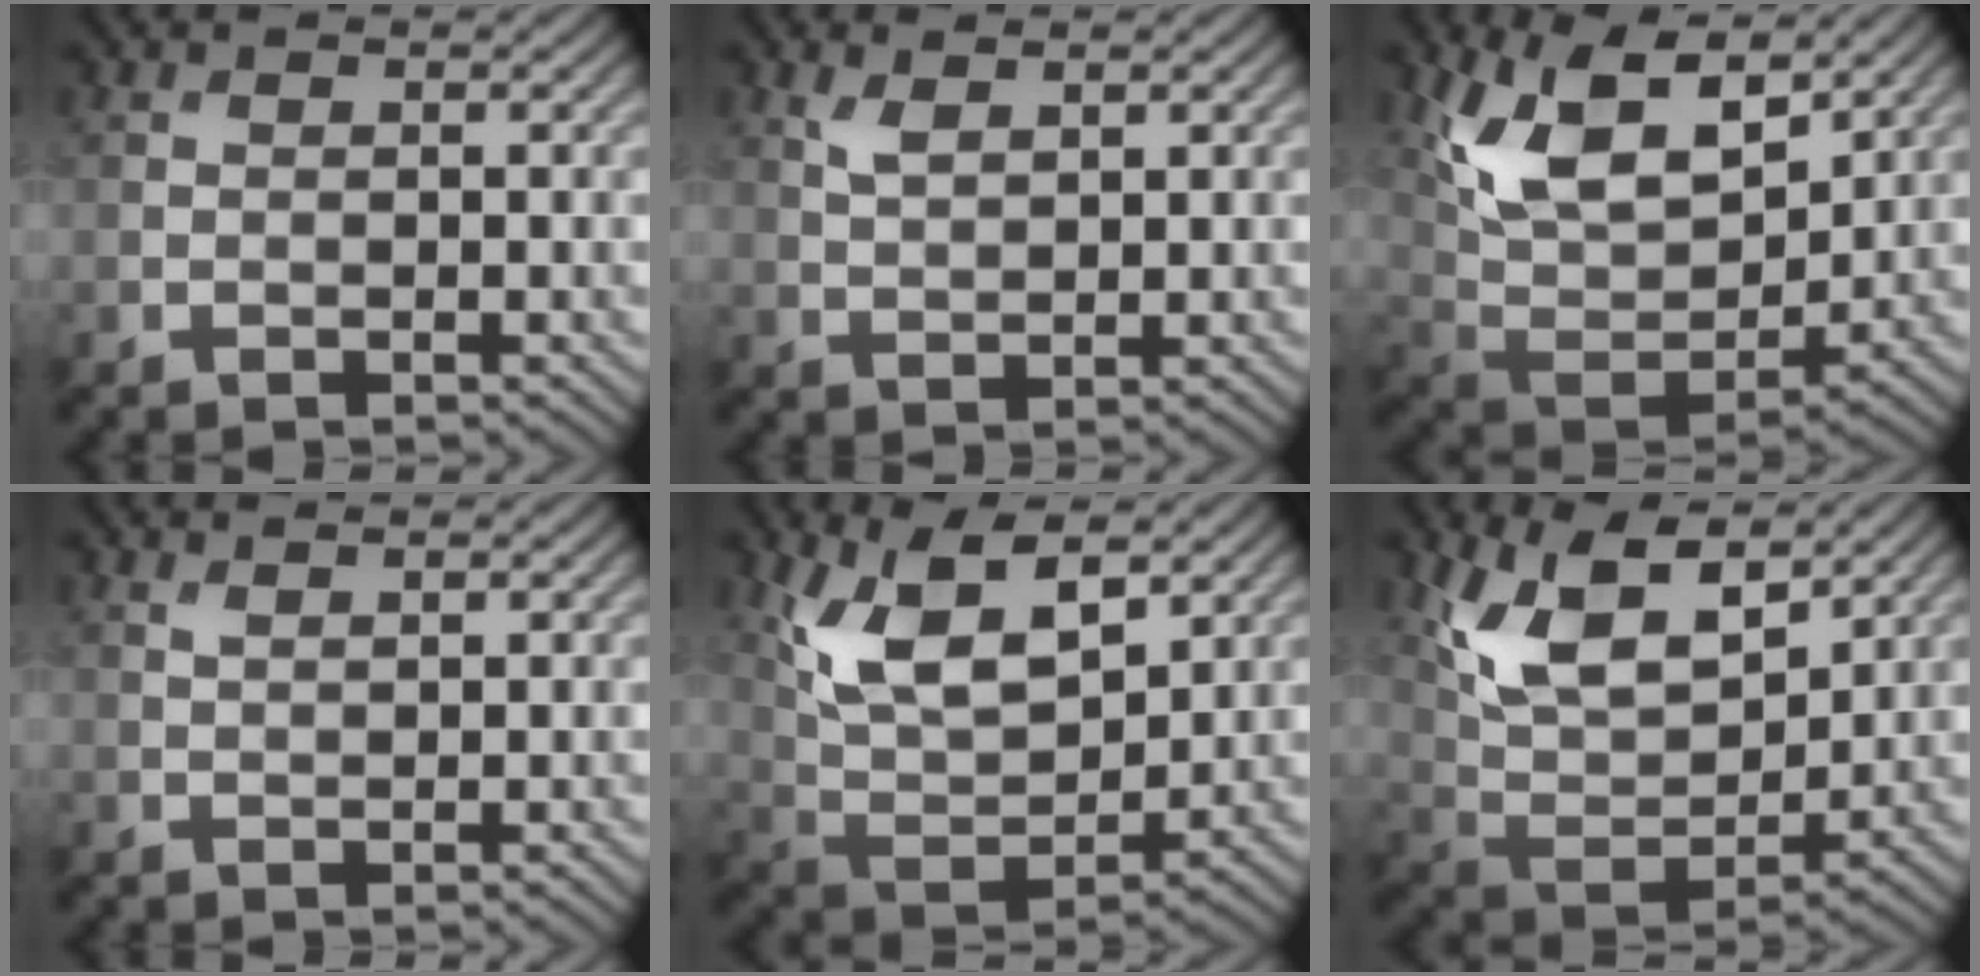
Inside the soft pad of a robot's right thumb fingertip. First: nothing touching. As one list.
[{"total": 2.3, "force": [1.4, 0.8, 1.6], "torque": [-0.041, -0.002, 0.032]}, {"total": 13.5, "force": [7.4, 6.6, 9.1], "torque": [-0.187, 0.003, 0.127]}, {"total": 1.0, "force": [0.8, 0.2, 0.6], "torque": [-0.016, 0.000, 0.018]}, {"total": 11.4, "force": [5.5, 5.4, 8.3], "torque": [-0.179, -0.004, 0.109]}, {"total": 12.2, "force": [6.7, 5.8, 8.3], "torque": [-0.178, 0.002, 0.123]}]